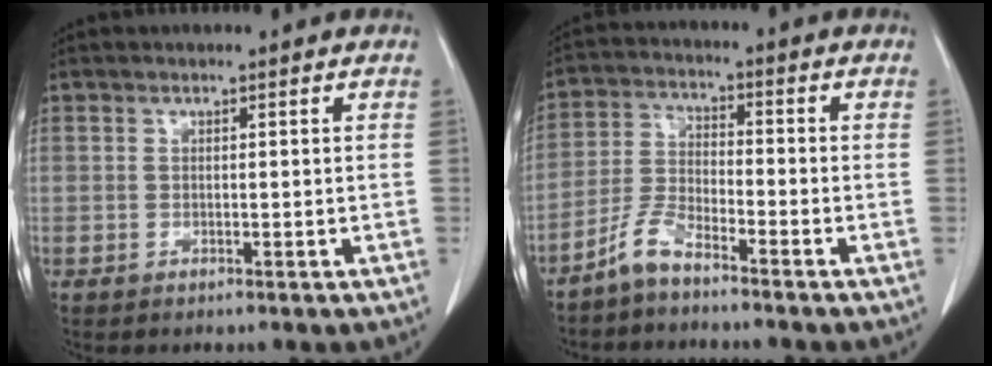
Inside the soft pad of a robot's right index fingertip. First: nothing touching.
{"total": 5.3, "force": [-4.4, 0.9, 2.7], "torque": [-0.069, -0.009, -0.094]}